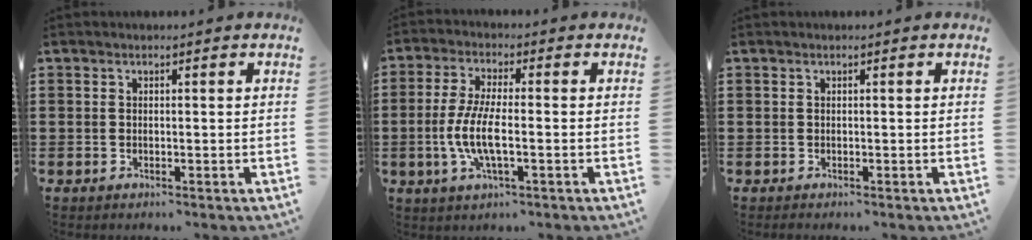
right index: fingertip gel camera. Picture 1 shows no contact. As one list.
[{"total": 7.2, "force": [-2.0, 1.8, 6.6], "torque": [-0.148, -0.013, -0.044]}, {"total": 0.0}]